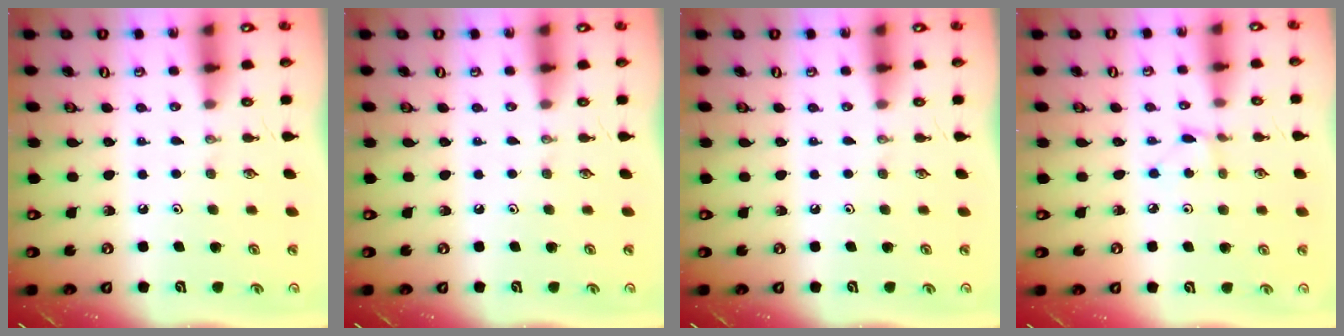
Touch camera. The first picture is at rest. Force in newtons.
{"total": 0.0}
{"total": 0.0}
{"total": 1.3, "press": 1.2, "slide": 0.1}